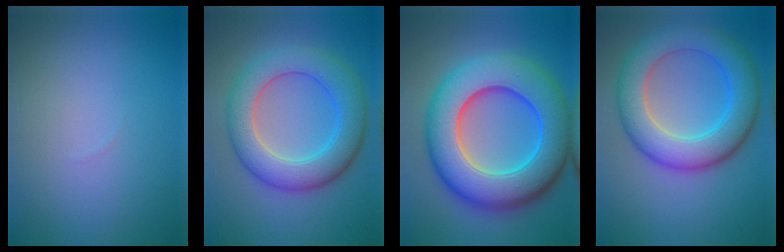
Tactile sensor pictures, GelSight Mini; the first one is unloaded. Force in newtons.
{"total": 7.2, "press": 7.2, "slide": 0.3}
{"total": 12.8, "press": 12.8, "slide": 0.3}
{"total": 8.3, "press": 8.3, "slide": 0.2}